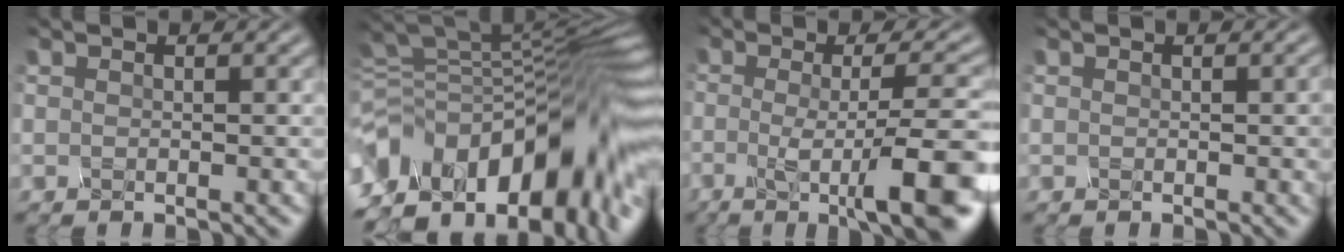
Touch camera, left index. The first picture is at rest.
{"total": 15.8, "force": [-5.8, 8.4, 12.1], "torque": [-0.223, 0.004, -0.077]}
{"total": 8.8, "force": [-2.8, 1.5, 8.2], "torque": [-0.119, -0.010, -0.027]}
{"total": 1.0, "force": [-0.1, 0.3, 1.0], "torque": [-0.015, 0.007, 0.004]}